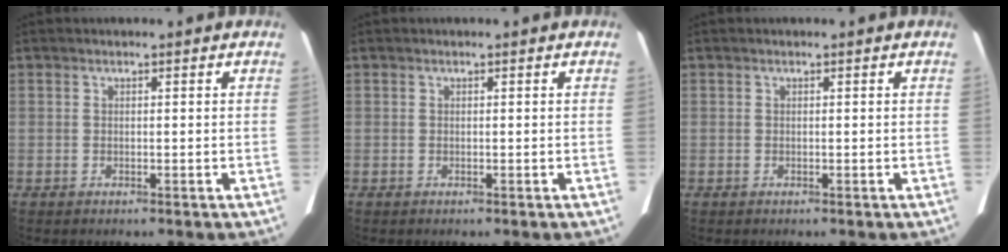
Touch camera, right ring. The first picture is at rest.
{"total": 0.0}
{"total": 0.0}